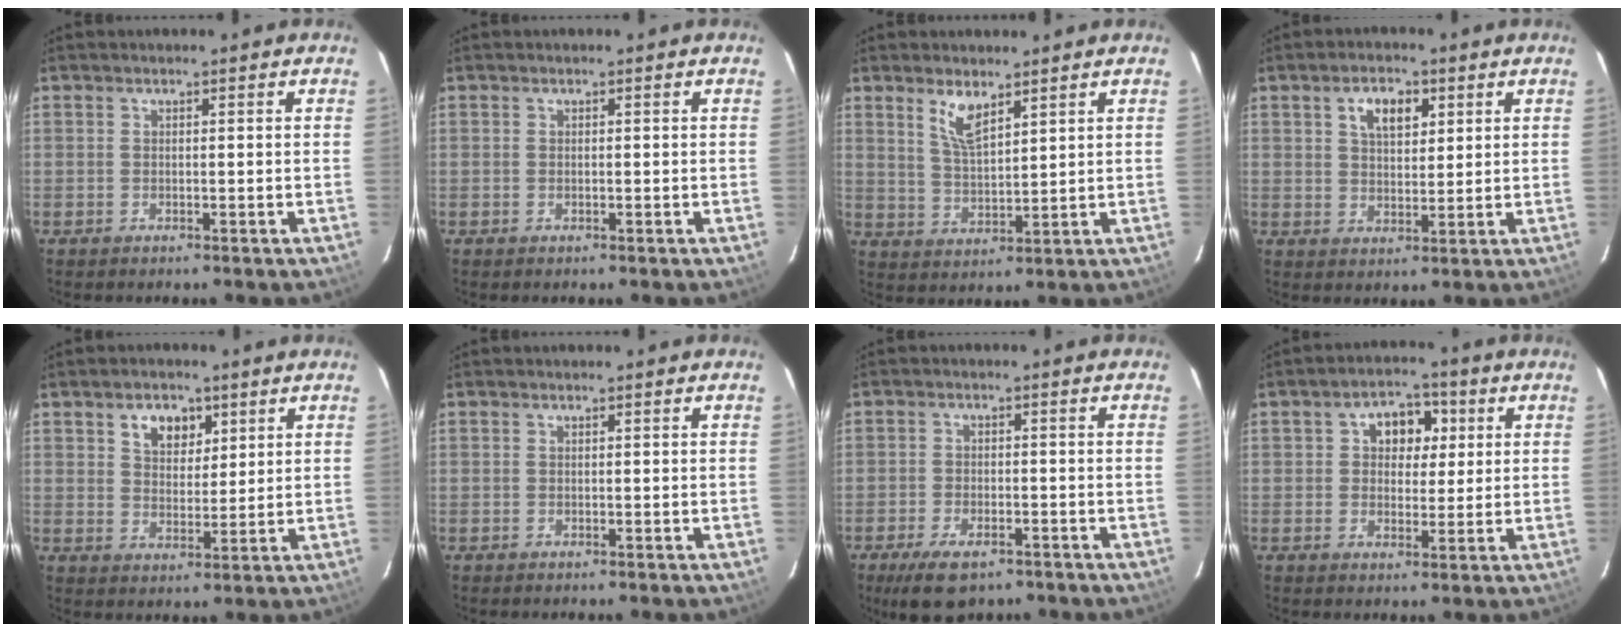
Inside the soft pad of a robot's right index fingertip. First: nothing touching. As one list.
[{"total": 0.0}, {"total": 5.7, "force": [3.7, 1.8, 3.9], "torque": [-0.074, -0.004, 0.075]}, {"total": 5.8, "force": [2.5, 3.2, 4.1], "torque": [-0.068, 0.013, 0.046]}, {"total": 6.0, "force": [3.1, 4.1, 3.2], "torque": [-0.047, 0.007, 0.056]}, {"total": 0.0}, {"total": 8.2, "force": [-5.6, 3.6, 4.8], "torque": [-0.110, -0.014, -0.090]}, {"total": 6.8, "force": [1.8, 5.3, 3.8], "torque": [-0.057, 0.022, 0.029]}]